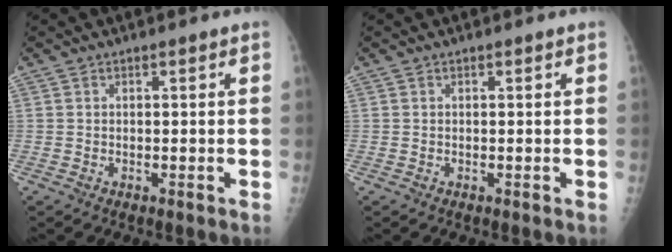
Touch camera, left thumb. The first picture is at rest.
{"total": 0.0}